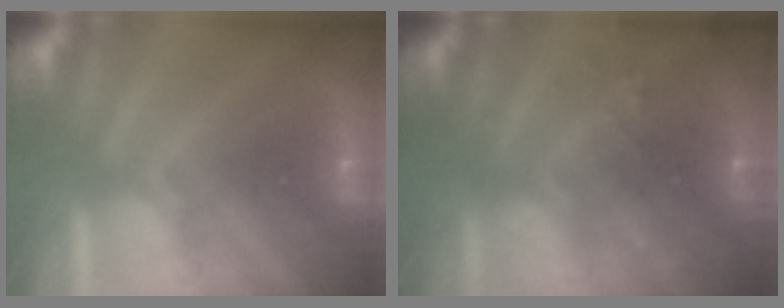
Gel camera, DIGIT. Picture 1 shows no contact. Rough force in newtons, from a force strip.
{"total": 7.8}